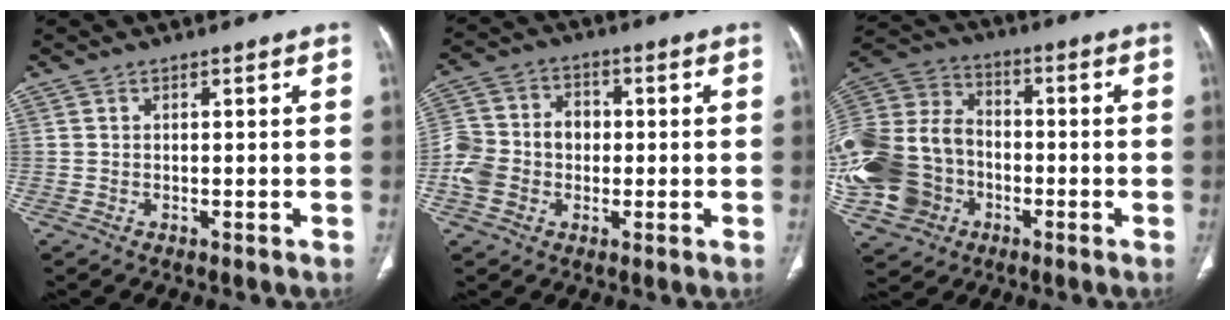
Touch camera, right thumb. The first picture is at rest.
{"total": 10.4, "force": [-1.3, 8.4, 6.0], "torque": [-0.106, 0.034, -0.029]}
{"total": 27.0, "force": [-7.0, 21.5, 14.6], "torque": [-0.375, 0.052, -0.124]}